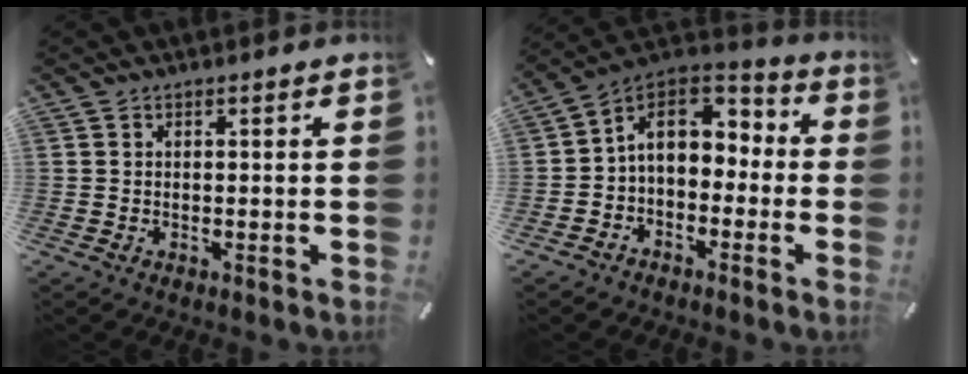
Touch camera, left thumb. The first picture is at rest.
{"total": 9.4, "force": [0.2, 7.7, 5.3], "torque": [-0.099, 0.008, 0.004]}